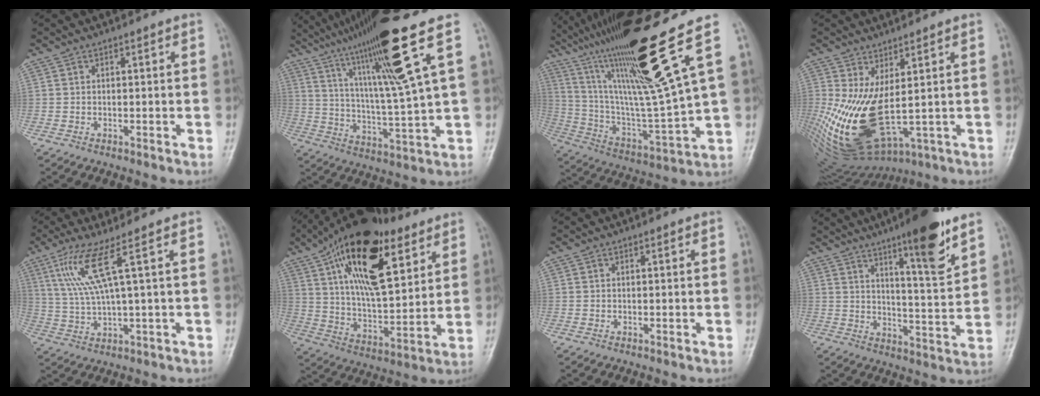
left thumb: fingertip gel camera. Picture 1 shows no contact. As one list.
[{"total": 18.7, "force": [9.9, -0.2, 15.9], "torque": [-0.263, -0.038, 0.171]}, {"total": 25.2, "force": [14.3, 0.7, 20.7], "torque": [-0.358, -0.065, 0.257]}, {"total": 15.4, "force": [0.4, 6.6, 13.9], "torque": [-0.274, -0.028, 0.039]}, {"total": 8.2, "force": [3.6, -0.3, 7.3], "torque": [-0.178, -0.015, 0.085]}, {"total": 24.0, "force": [11.6, 10.5, 18.2], "torque": [-0.288, -0.034, 0.199]}, {"total": 0.0}, {"total": 13.6, "force": [8.6, 2.1, 10.3], "torque": [-0.139, -0.056, 0.131]}]